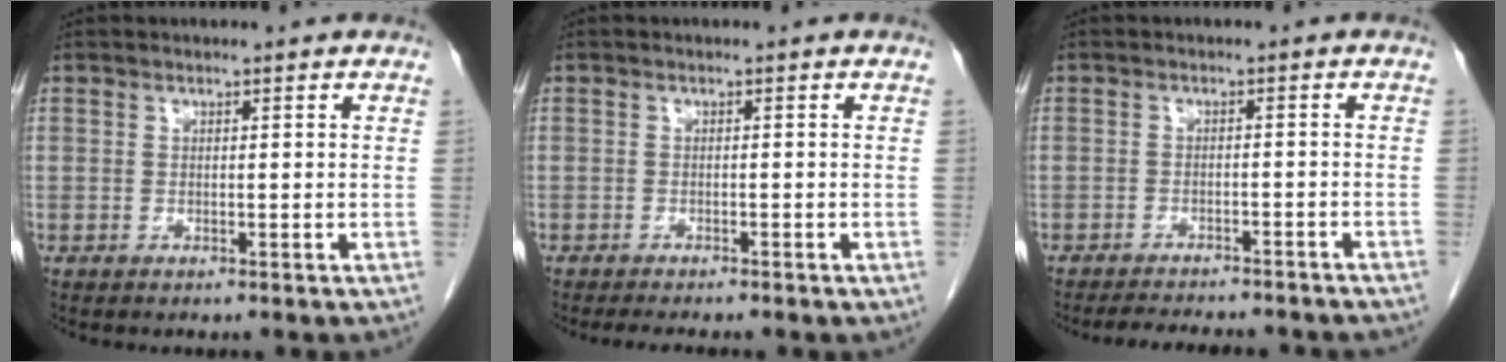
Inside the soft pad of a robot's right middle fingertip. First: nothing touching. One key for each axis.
{"total": 5.2, "fx": -4.3, "fy": 1.1, "fz": 2.8, "tx": -0.032, "ty": -0.008, "tz": -0.053}
{"total": 12.7, "fx": -11.5, "fy": 2.4, "fz": 4.8, "tx": -0.067, "ty": -0.004, "tz": -0.137}